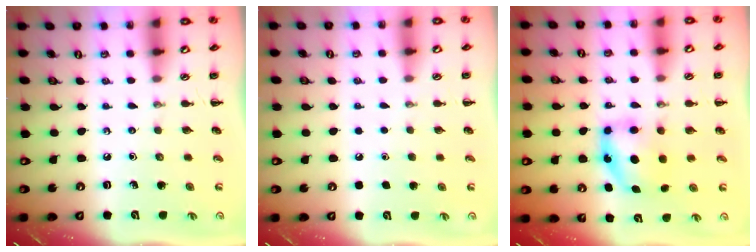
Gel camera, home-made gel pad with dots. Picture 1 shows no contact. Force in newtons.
{"total": 1.7, "press": 1.7, "slide": 0.1}
{"total": 6.6, "press": 6.5, "slide": 1.0}